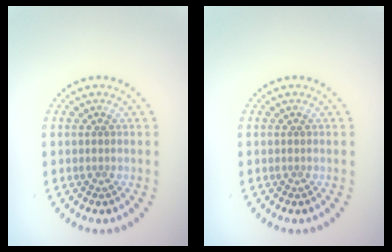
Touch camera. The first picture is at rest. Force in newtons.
{"total": 0.0}